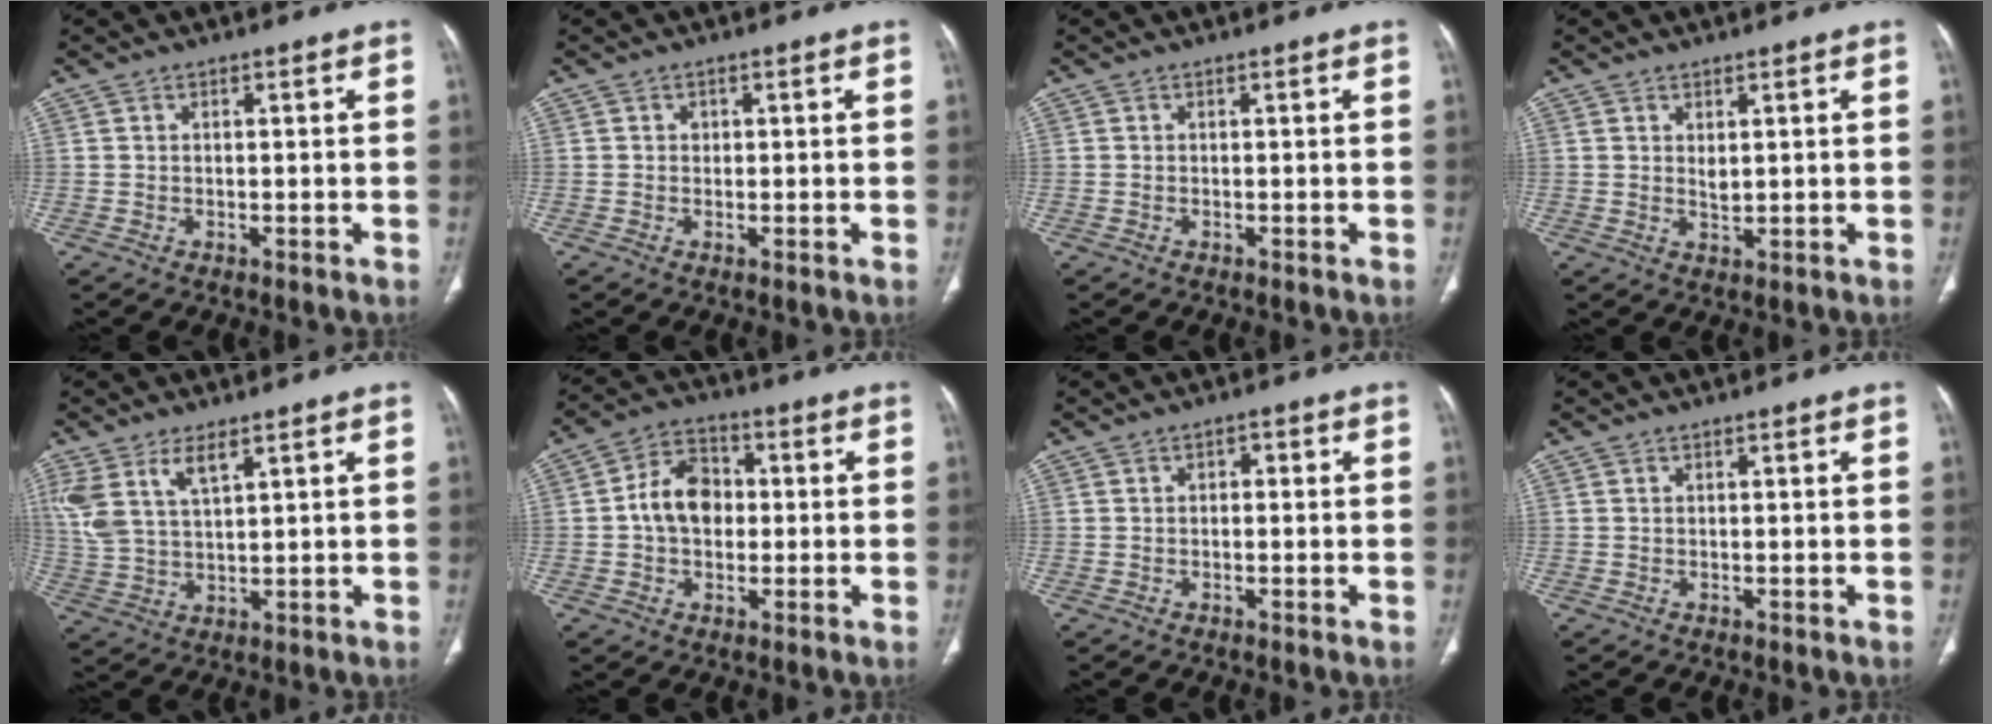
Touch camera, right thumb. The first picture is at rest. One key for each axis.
{"total": 0.8, "fx": 0.2, "fy": 0.7, "fz": 0.3, "tx": 0.000, "ty": 0.001, "tz": 0.002}
{"total": 0.0}
{"total": 1.9, "fx": 0.7, "fy": 0.9, "fz": 1.5, "tx": -0.025, "ty": -0.009, "tz": 0.018}
{"total": 8.7, "fx": 4.7, "fy": 3.7, "fz": 6.3, "tx": -0.141, "ty": -0.010, "tz": 0.104}
{"total": 9.3, "fx": 0.1, "fy": 6.9, "fz": 6.1, "tx": -0.082, "ty": 0.020, "tz": -0.008}
{"total": 1.4, "fx": 0.2, "fy": 1.0, "fz": 1.0, "tx": -0.007, "ty": 0.006, "tz": -0.002}
{"total": 0.0}